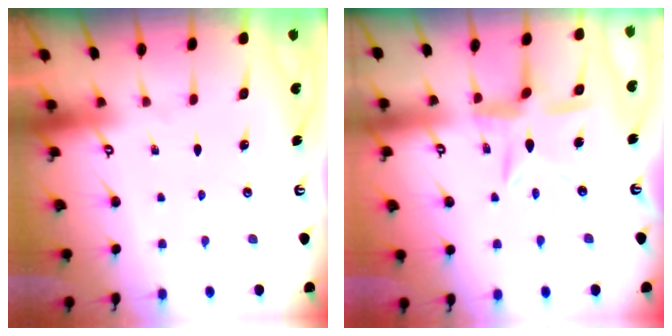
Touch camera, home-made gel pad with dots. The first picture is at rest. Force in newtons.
{"total": 10.5, "press": 10.4, "slide": 0.9}